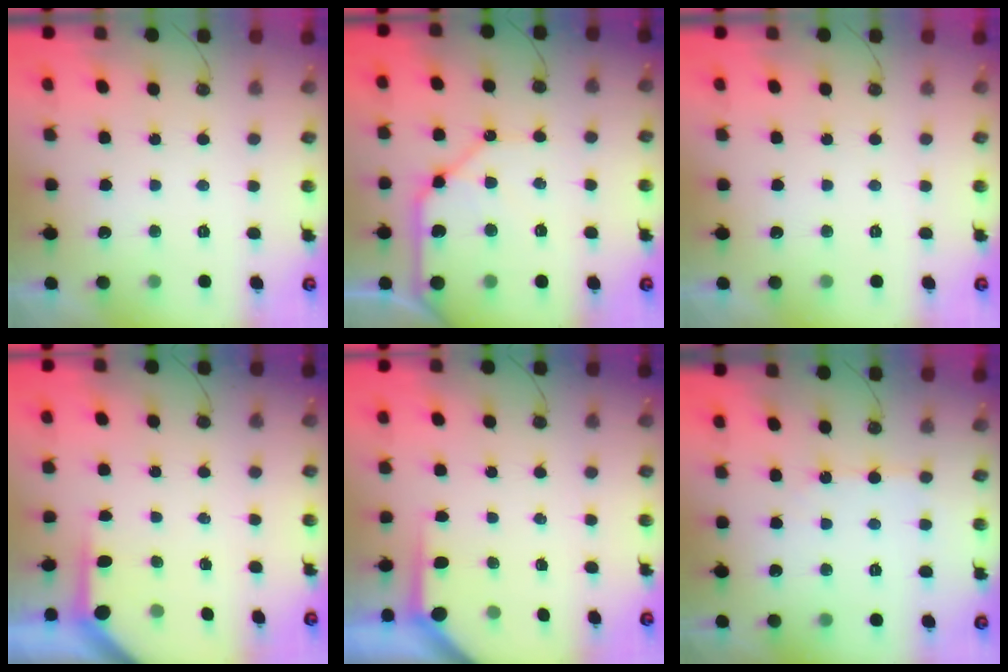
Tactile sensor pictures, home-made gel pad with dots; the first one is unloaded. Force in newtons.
{"total": 13.3, "press": 13.2, "slide": 1.6}
{"total": 0.0}
{"total": 3.9, "press": 3.8, "slide": 0.3}
{"total": 3.6, "press": 3.6, "slide": 0.3}
{"total": 4.0, "press": 3.9, "slide": 0.6}